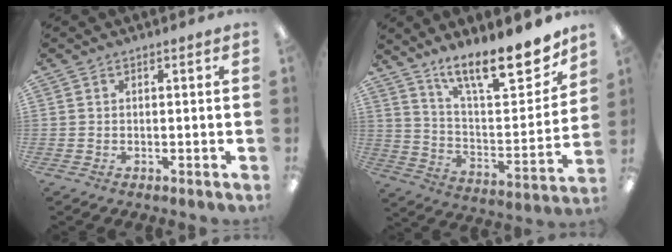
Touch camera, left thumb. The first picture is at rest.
{"total": 18.3, "force": [13.8, 5.3, 10.9], "torque": [-0.154, -0.108, 0.228]}